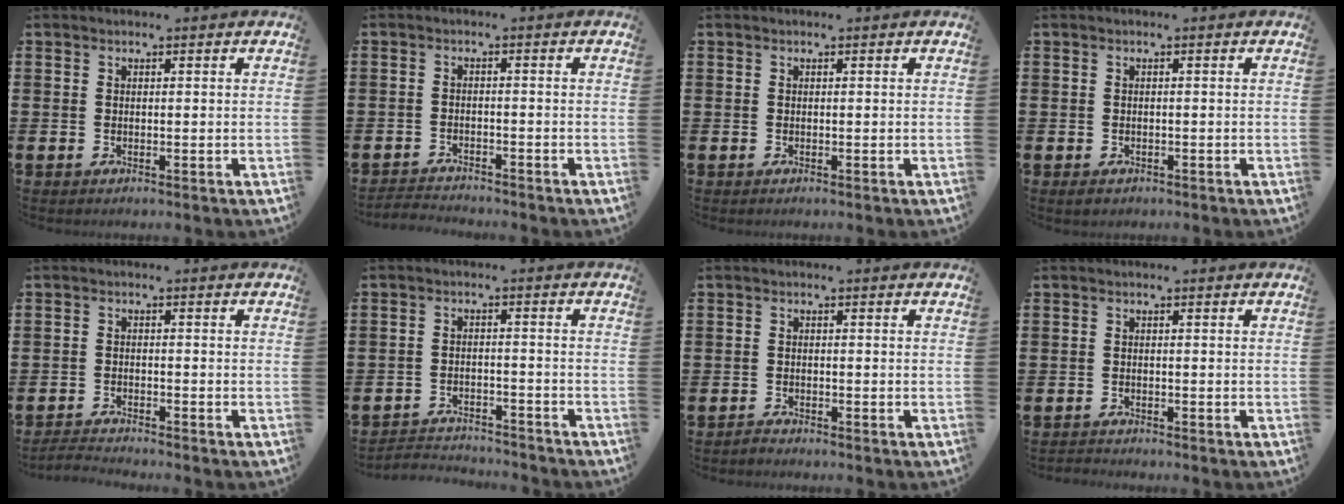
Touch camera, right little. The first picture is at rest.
{"total": 1.9, "force": [-1.9, 0.0, -0.2], "torque": [-0.003, 0.002, -0.042]}
{"total": 0.0}
{"total": 0.5, "force": [-0.2, 0.4, 0.3], "torque": [-0.007, 0.004, -0.007]}
{"total": 1.9, "force": [-1.9, -0.2, 0.2], "torque": [-0.005, 0.003, -0.040]}
{"total": 2.7, "force": [-2.7, 0.3, -0.1], "torque": [-0.007, 0.003, -0.060]}
{"total": 0.9, "force": [-0.9, 0.1, 0.0], "torque": [-0.003, -0.002, -0.019]}
{"total": 0.9, "force": [-0.9, 0.0, -0.1], "torque": [-0.001, -0.001, -0.018]}